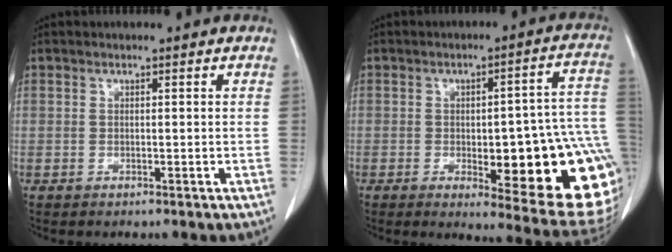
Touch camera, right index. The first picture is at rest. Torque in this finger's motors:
{"motor_torque": [2.14, 0.00, 0.77, 0.12]}